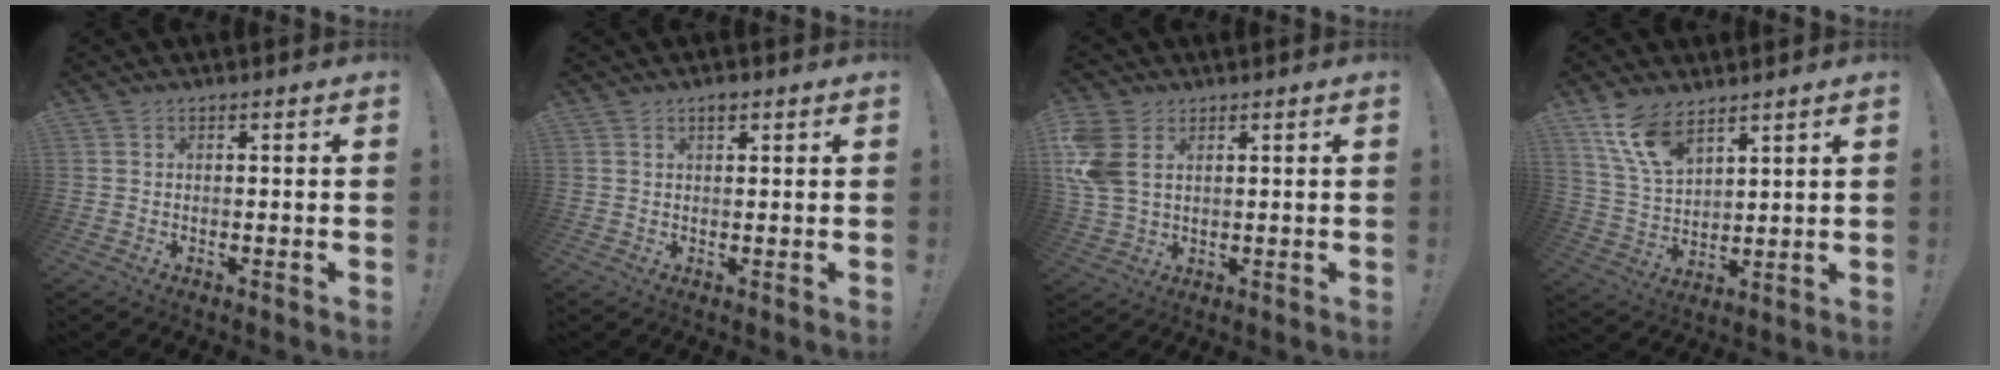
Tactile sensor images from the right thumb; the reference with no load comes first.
{"total": 1.6, "force": [1.0, 0.8, 0.9], "torque": [-0.012, -0.001, 0.016]}
{"total": 9.9, "force": [3.3, 6.7, 6.6], "torque": [-0.144, -0.006, 0.069]}
{"total": 11.3, "force": [8.0, 5.2, 6.1], "torque": [-0.117, -0.041, 0.155]}